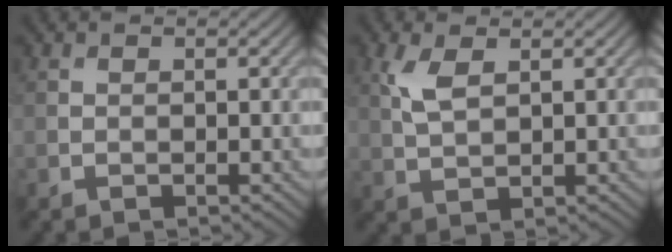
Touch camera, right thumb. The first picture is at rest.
{"total": 3.6, "force": [1.6, 1.6, 2.9], "torque": [-0.074, 0.004, 0.036]}